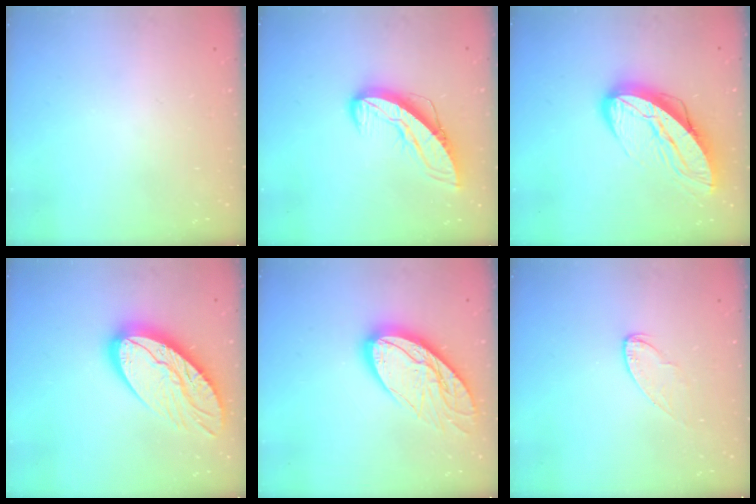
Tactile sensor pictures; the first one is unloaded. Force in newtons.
{"total": 10.2, "press": 10.1, "slide": 1.1}
{"total": 13.5, "press": 13.5, "slide": 1.1}
{"total": 18.9, "press": 18.9, "slide": 1.5}
{"total": 16.8, "press": 16.7, "slide": 1.4}
{"total": 4.9, "press": 4.9, "slide": 0.4}